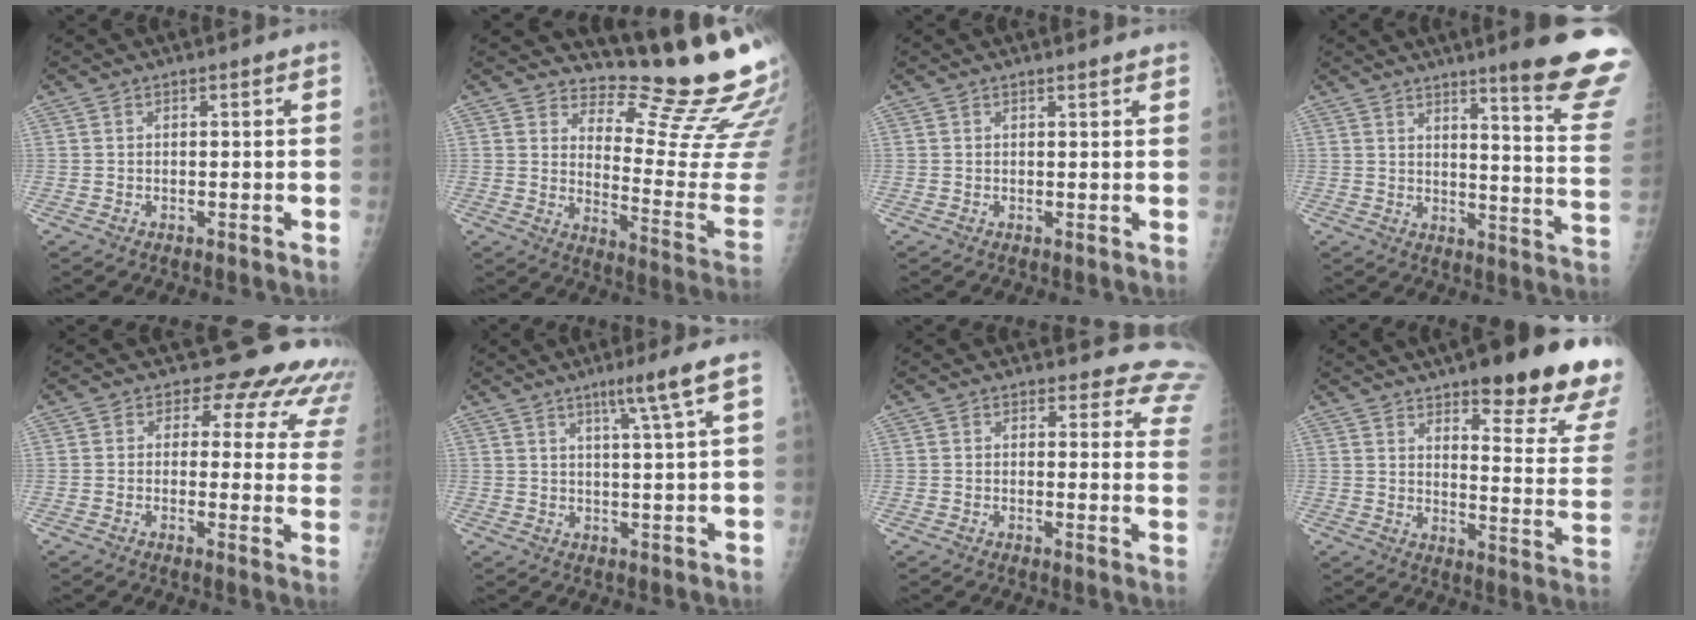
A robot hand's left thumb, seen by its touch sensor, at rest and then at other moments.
{"total": 17.2, "force": [15.2, 2.7, 7.8], "torque": [-0.070, -0.179, 0.193]}
{"total": 1.2, "force": [1.1, 0.2, 0.5], "torque": [-0.003, -0.002, 0.015]}
{"total": 17.9, "force": [13.1, 0.7, 12.1], "torque": [-0.127, -0.100, 0.162]}
{"total": 13.8, "force": [11.9, 6.3, 3.3], "torque": [0.019, -0.072, 0.098]}
{"total": 5.8, "force": [3.1, -1.2, 4.8], "torque": [-0.085, -0.018, 0.056]}
{"total": 11.7, "force": [10.6, 4.6, 1.7], "torque": [0.041, -0.073, 0.073]}
{"total": 22.3, "force": [15.9, 4.4, 15.0], "torque": [-0.169, -0.093, 0.204]}